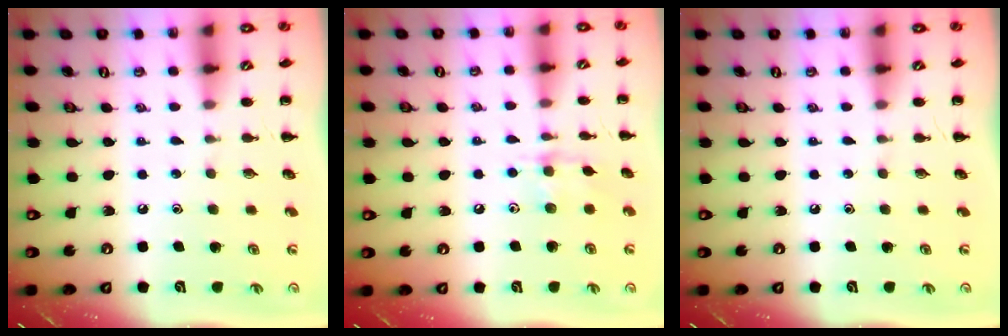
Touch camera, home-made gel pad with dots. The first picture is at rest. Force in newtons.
{"total": 7.2, "press": 7.2, "slide": 0.6}
{"total": 0.0}